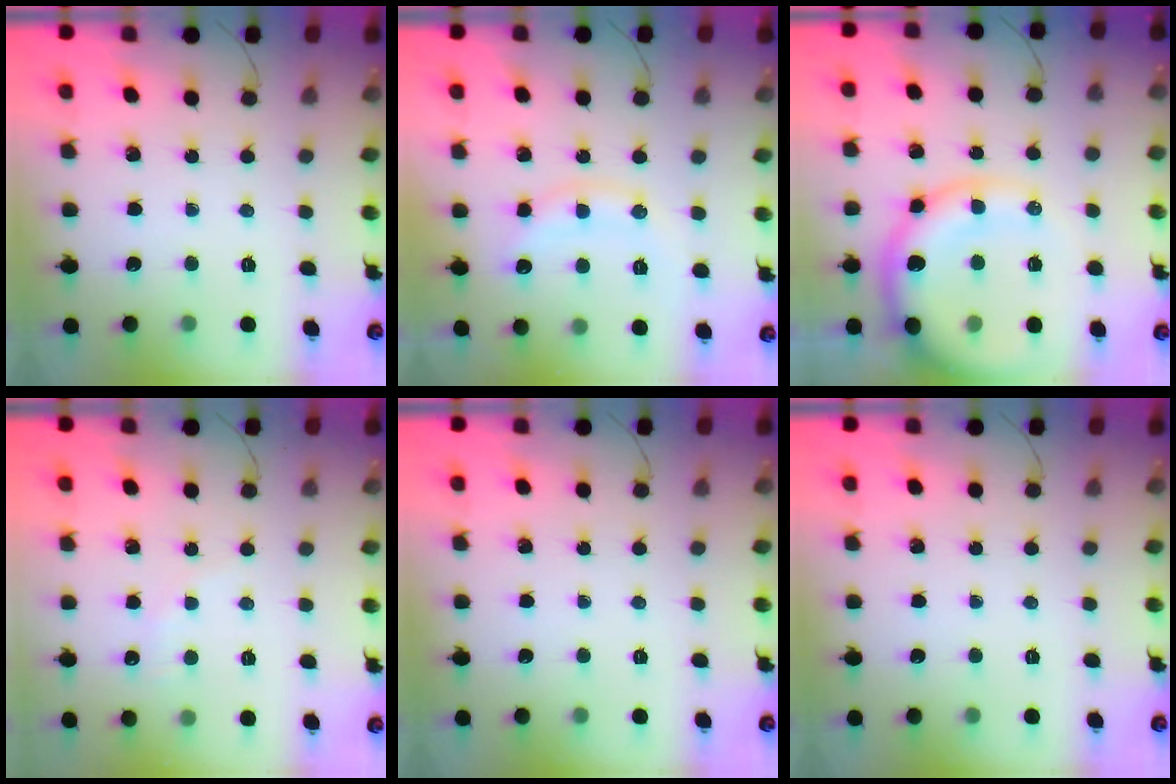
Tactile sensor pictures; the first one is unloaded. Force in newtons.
{"total": 11.2, "press": 11.2, "slide": 0.7}
{"total": 17.7, "press": 17.3, "slide": 3.9}
{"total": 3.3, "press": 3.1, "slide": 1.0}
{"total": 0.0}
{"total": 0.0}